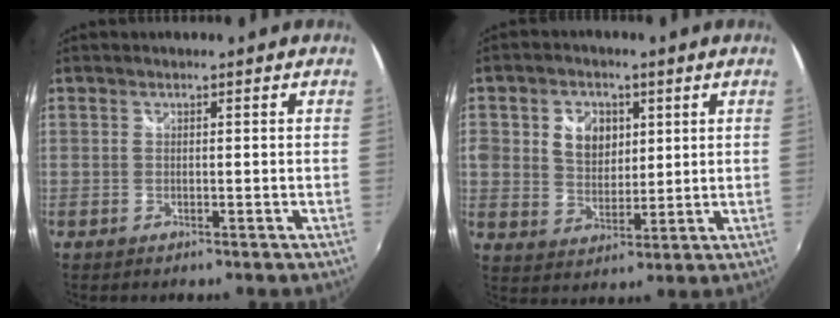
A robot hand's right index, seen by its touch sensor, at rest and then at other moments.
{"total": 11.0, "force": [3.0, 8.9, 5.7], "torque": [-0.132, 0.023, 0.057]}